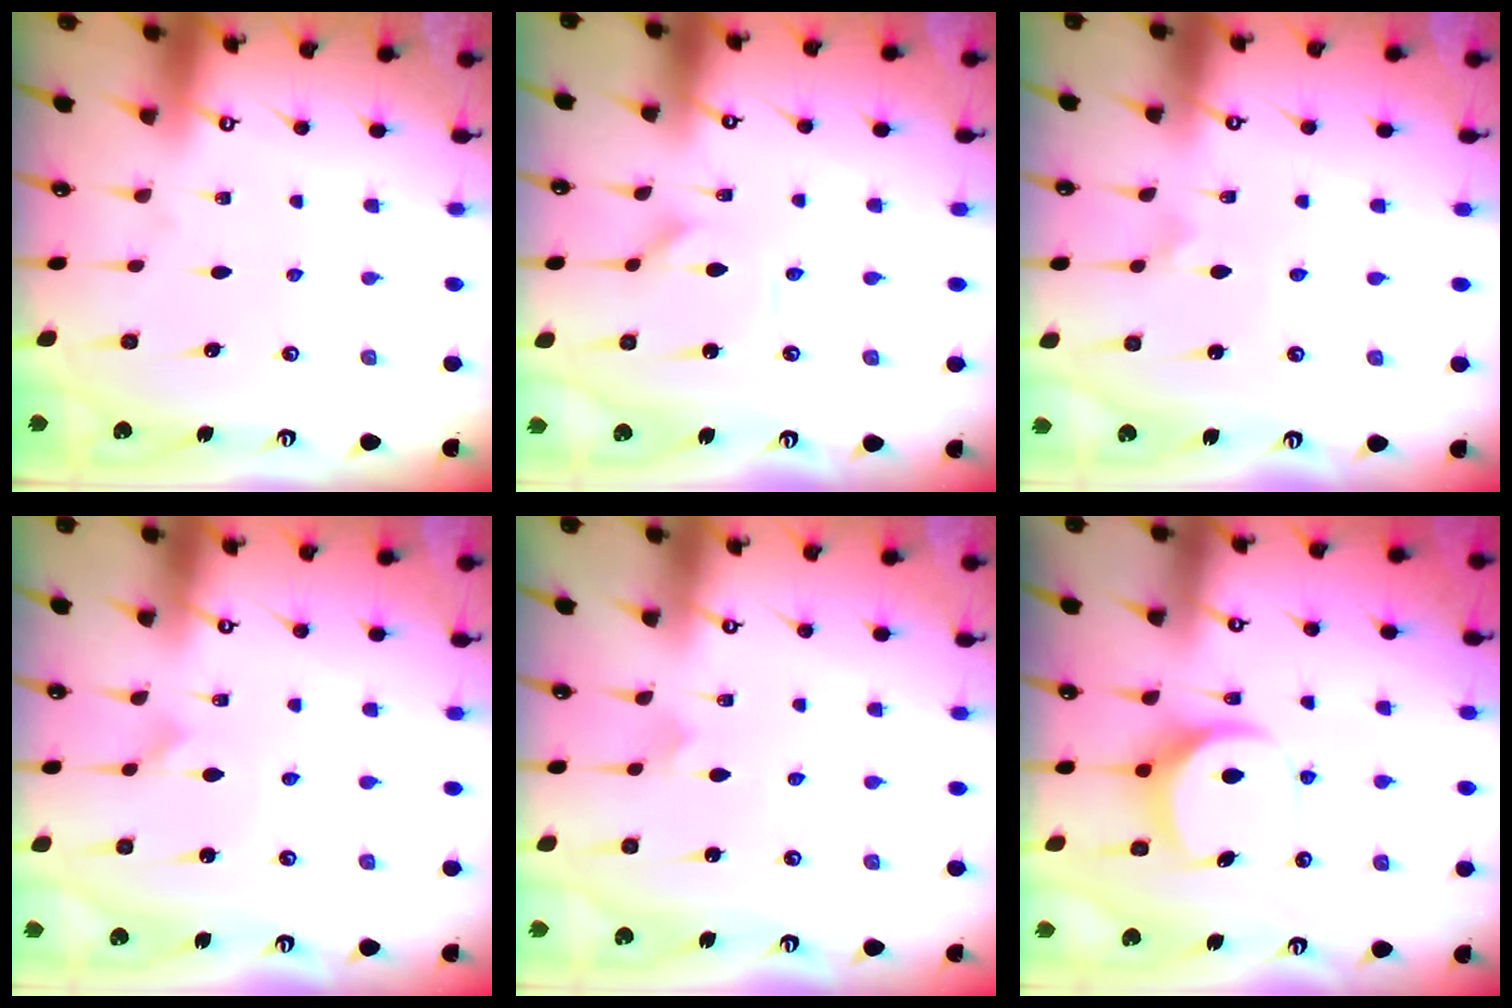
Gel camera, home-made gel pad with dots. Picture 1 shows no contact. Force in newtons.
{"total": 3.4, "press": 3.4, "slide": 0.3}
{"total": 2.4, "press": 2.4, "slide": 0.5}
{"total": 1.9, "press": 1.9, "slide": 0.2}
{"total": 2.7, "press": 2.7, "slide": 0.1}
{"total": 8.1, "press": 8.0, "slide": 0.9}